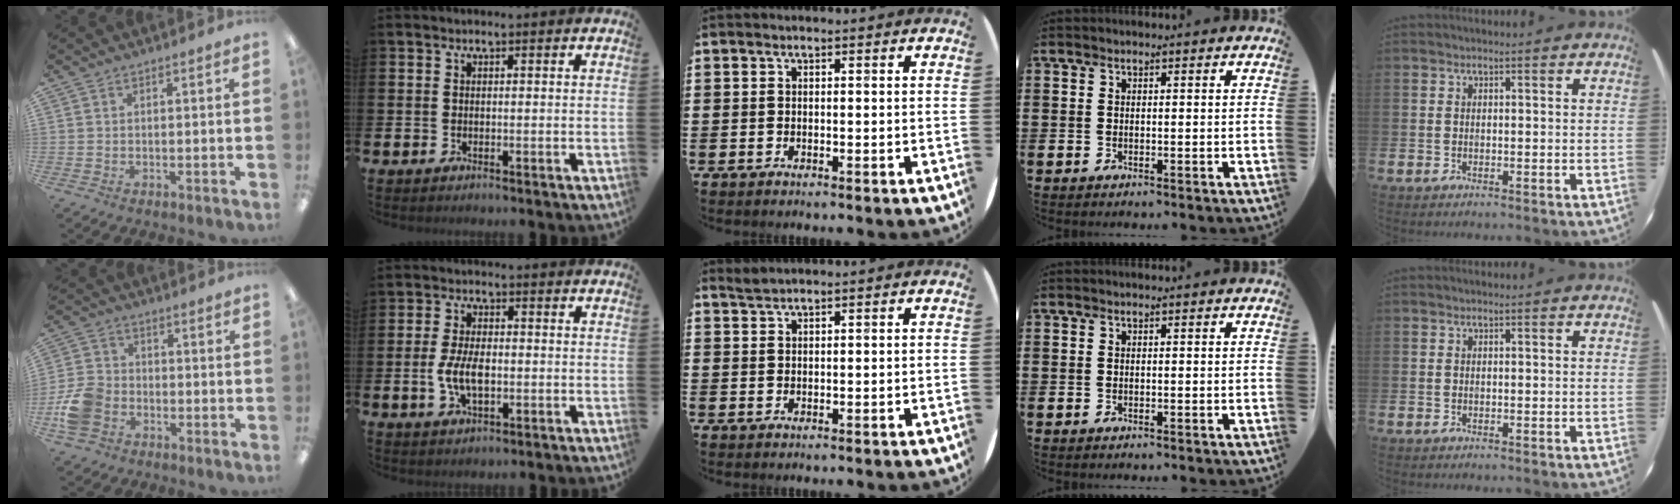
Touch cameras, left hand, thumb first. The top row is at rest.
{"thumb": {"total": 9.1, "force": [-3.5, 6.8, 4.9], "torque": [-0.105, 0.027, -0.063]}, "index": {"total": 5.2, "force": [-0.6, 2.6, 4.5], "torque": [-0.088, -0.002, -0.015]}, "middle": {"total": 1.1, "force": [1.1, -0.1, 0.1], "torque": [-0.001, 0.000, 0.021]}}